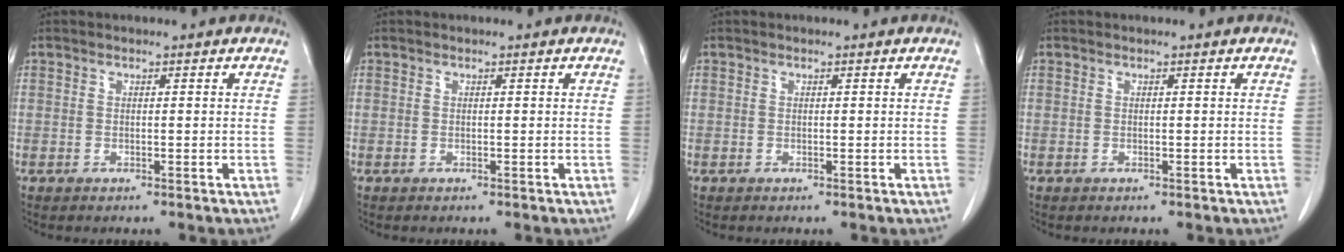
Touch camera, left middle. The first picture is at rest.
{"total": 0.0}
{"total": 0.0}
{"total": 0.0}